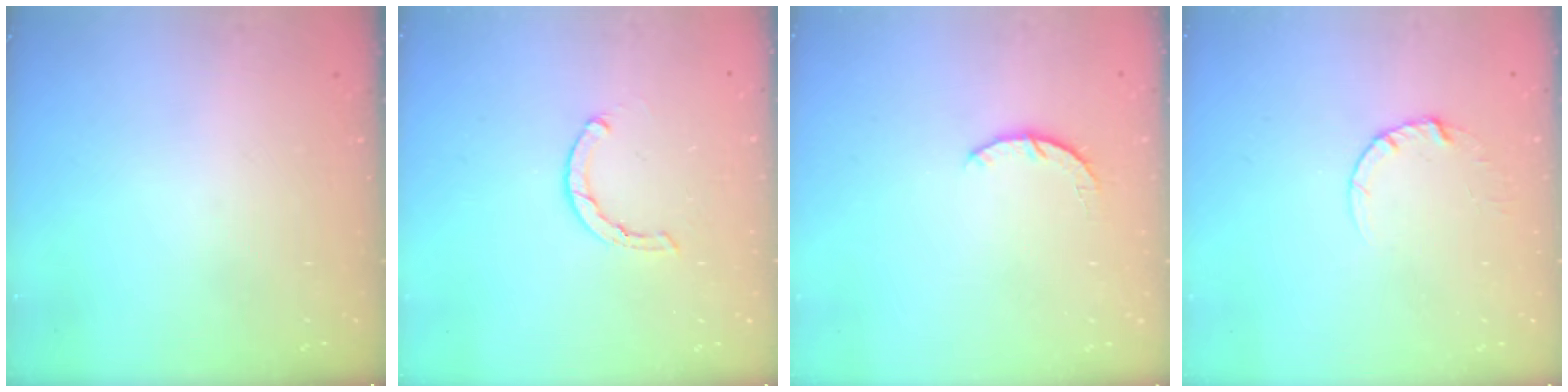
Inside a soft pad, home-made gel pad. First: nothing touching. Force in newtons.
{"total": 1.7, "press": 1.6, "slide": 0.3}
{"total": 3.1, "press": 3.1, "slide": 0.5}
{"total": 2.7, "press": 2.7, "slide": 0.2}